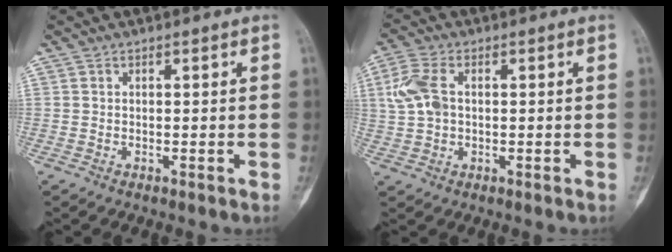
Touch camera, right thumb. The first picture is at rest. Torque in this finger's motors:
{"motor_torque": [-0.26, 1.33, 0.52, 0.52, 0.02]}